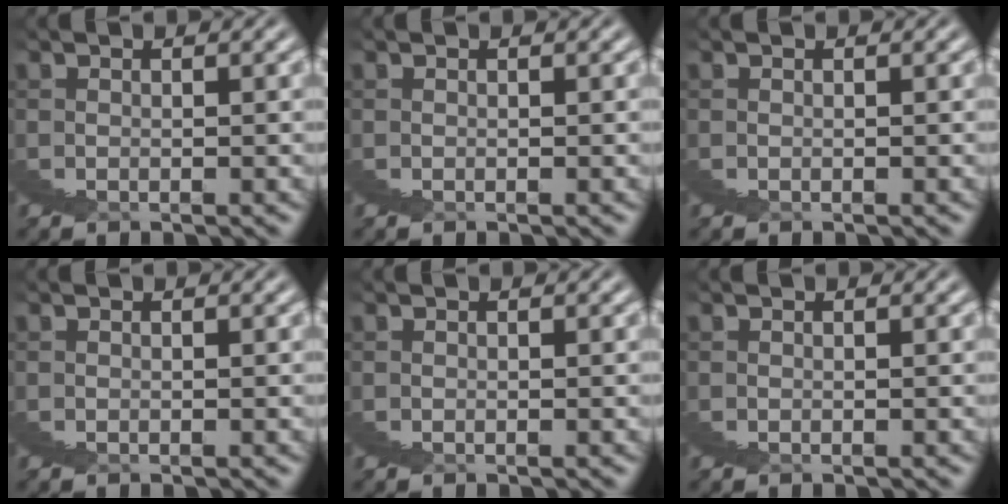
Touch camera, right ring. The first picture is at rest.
{"total": 0.0}
{"total": 0.0}
{"total": 0.0}
{"total": 0.0}
{"total": 0.0}